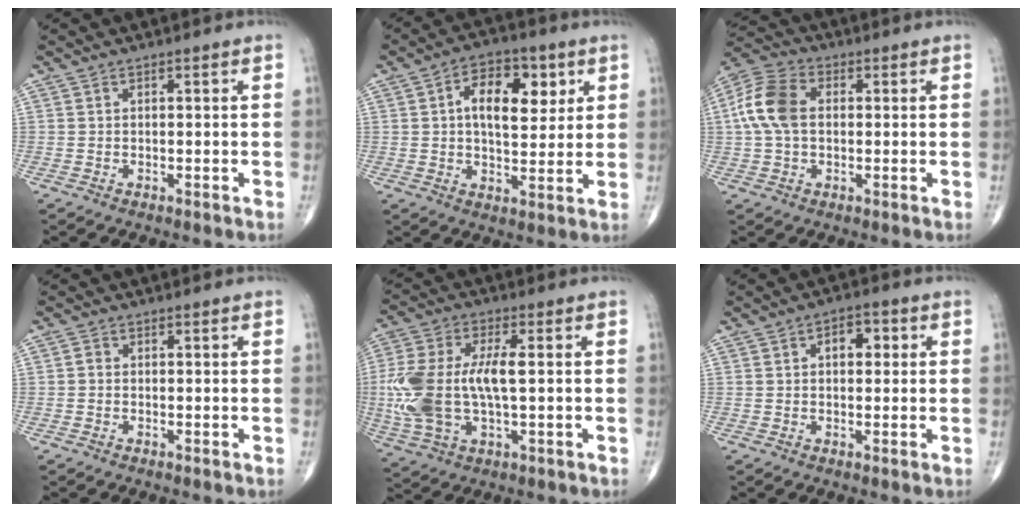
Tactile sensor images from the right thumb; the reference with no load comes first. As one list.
[{"total": 13.1, "force": [3.6, 7.4, 10.1], "torque": [-0.125, -0.002, 0.053]}, {"total": 10.4, "force": [1.0, 6.9, 7.8], "torque": [-0.168, 0.025, 0.011]}, {"total": 0.8, "force": [0.0, 0.6, 0.5], "torque": [-0.006, 0.001, -0.004]}, {"total": 16.4, "force": [-0.1, 7.5, 14.5], "torque": [-0.337, 0.006, 0.002]}, {"total": 5.8, "force": [1.5, 3.5, 4.5], "torque": [-0.043, 0.008, 0.017]}]